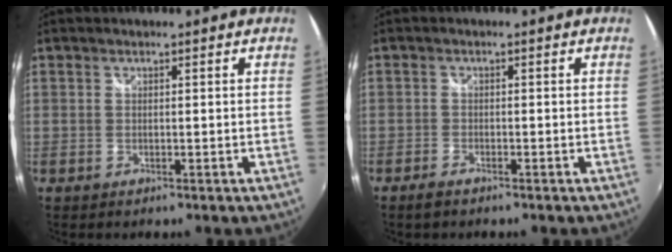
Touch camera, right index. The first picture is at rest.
{"total": 2.1, "force": [-1.8, 0.7, 1.0], "torque": [-0.029, -0.005, -0.037]}